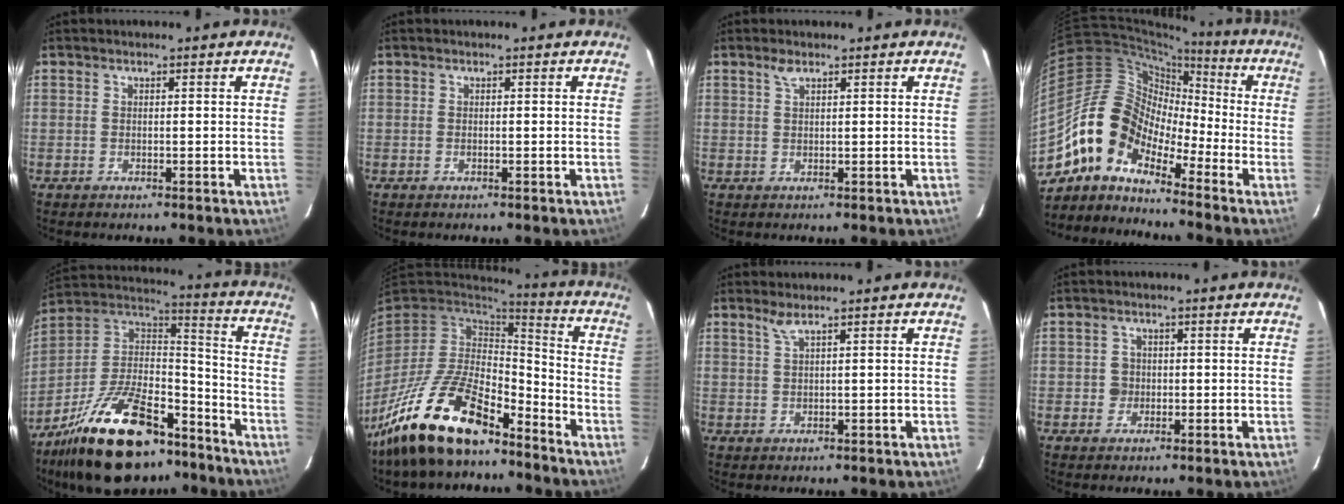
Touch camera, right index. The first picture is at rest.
{"total": 0.0}
{"total": 1.4, "force": [1.0, 0.5, 0.8], "torque": [-0.016, 0.004, 0.018]}
{"total": 11.0, "force": [-7.7, 6.2, 4.8], "torque": [-0.085, 0.033, -0.172]}
{"total": 27.6, "force": [-18.9, 12.0, 16.1], "torque": [-0.309, 0.011, -0.294]}
{"total": 20.8, "force": [-14.7, 7.7, 12.5], "torque": [-0.261, -0.021, -0.262]}
{"total": 1.5, "force": [1.0, -0.4, 1.0], "torque": [-0.020, -0.002, 0.021]}
{"total": 2.2, "force": [-0.3, 2.2, 0.2], "torque": [-0.002, 0.005, -0.004]}